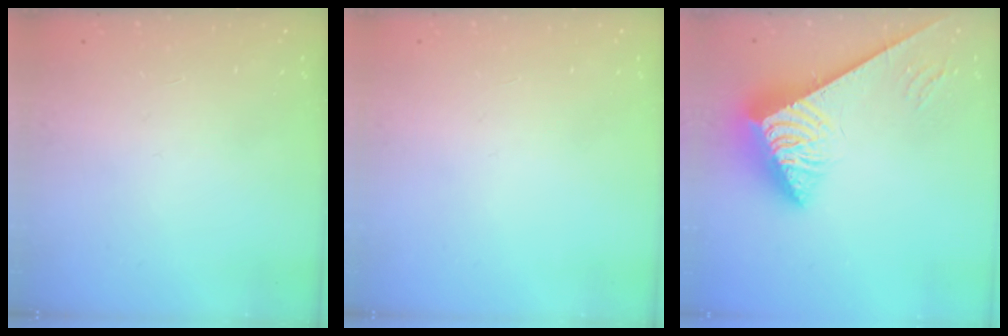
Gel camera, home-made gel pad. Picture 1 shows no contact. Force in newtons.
{"total": 0.0}
{"total": 7.3, "press": 7.3, "slide": 0.1}